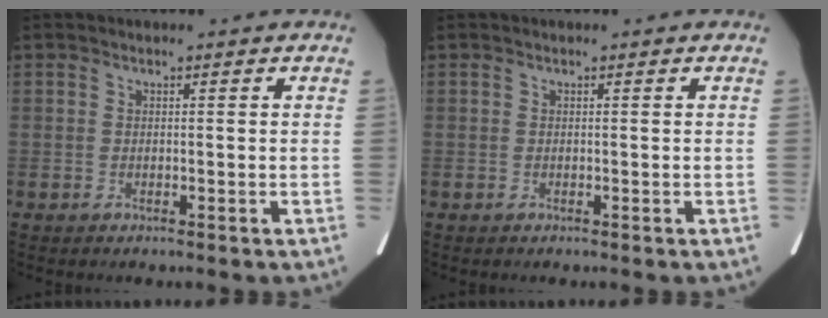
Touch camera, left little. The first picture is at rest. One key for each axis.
{"total": 0.0}